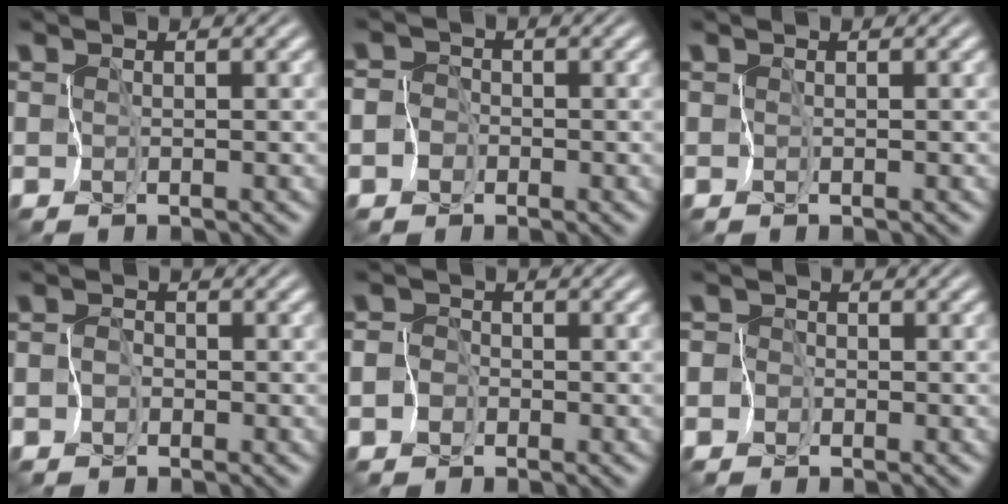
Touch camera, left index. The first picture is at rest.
{"total": 4.4, "force": [-2.3, 3.7, 0.6], "torque": [-0.004, -0.001, -0.061]}
{"total": 0.0}
{"total": 2.0, "force": [-1.1, 1.6, 0.3], "torque": [0.018, 0.004, -0.030]}
{"total": 4.0, "force": [-2.1, 3.4, 0.6], "torque": [-0.002, 0.001, -0.057]}
{"total": 4.1, "force": [-1.8, 3.7, 0.4], "torque": [0.000, 0.011, -0.059]}